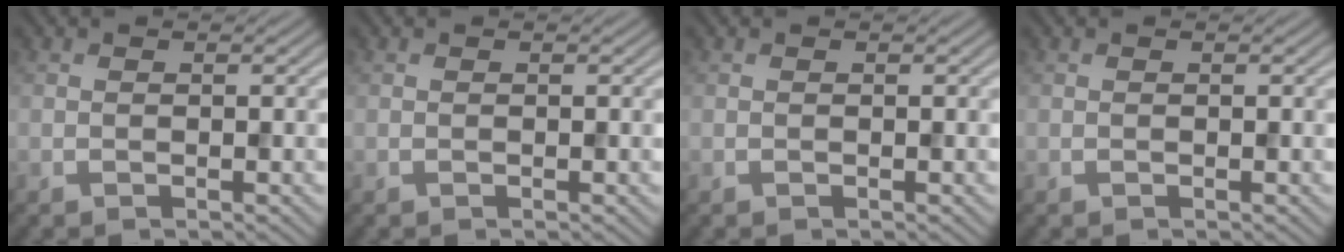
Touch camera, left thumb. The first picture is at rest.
{"total": 0.0}
{"total": 0.0}
{"total": 0.0}